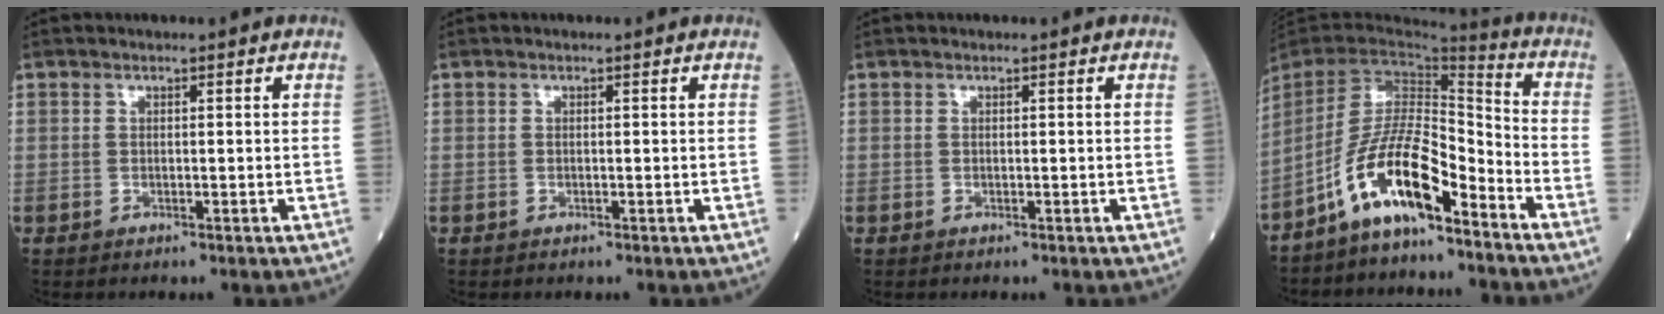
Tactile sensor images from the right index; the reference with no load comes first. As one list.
[{"total": 0.0}, {"total": 0.0}, {"total": 11.8, "force": [-7.6, 2.8, 8.6], "torque": [-0.170, 0.012, -0.144]}]